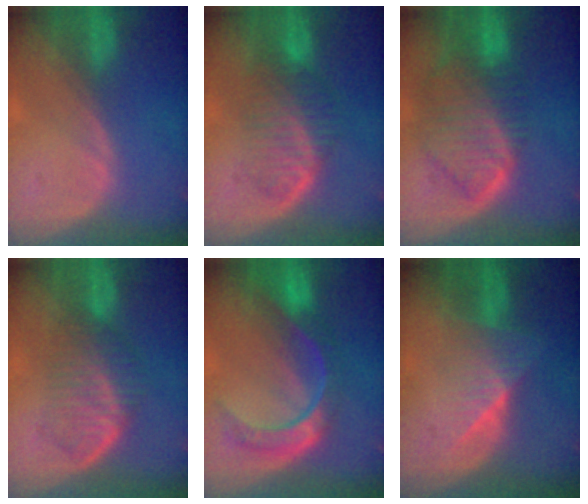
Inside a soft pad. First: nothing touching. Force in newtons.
{"total": 6.5, "press": 6.3, "slide": 1.8}
{"total": 10.1, "press": 8.6, "slide": 5.2}
{"total": 6.8, "press": 6.1, "slide": 3.1}
{"total": 8.8, "press": 7.4, "slide": 4.7}
{"total": 6.3, "press": 5.5, "slide": 3.0}